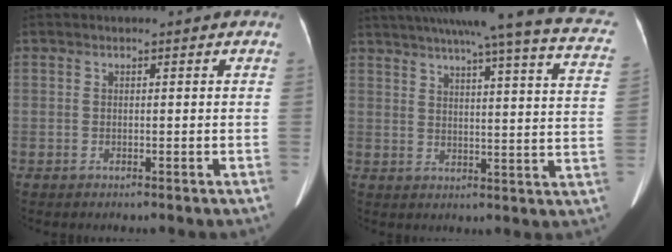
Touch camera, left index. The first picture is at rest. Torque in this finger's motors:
{"motor_torque": [0.03, -1.68, 0.07, 0.08]}